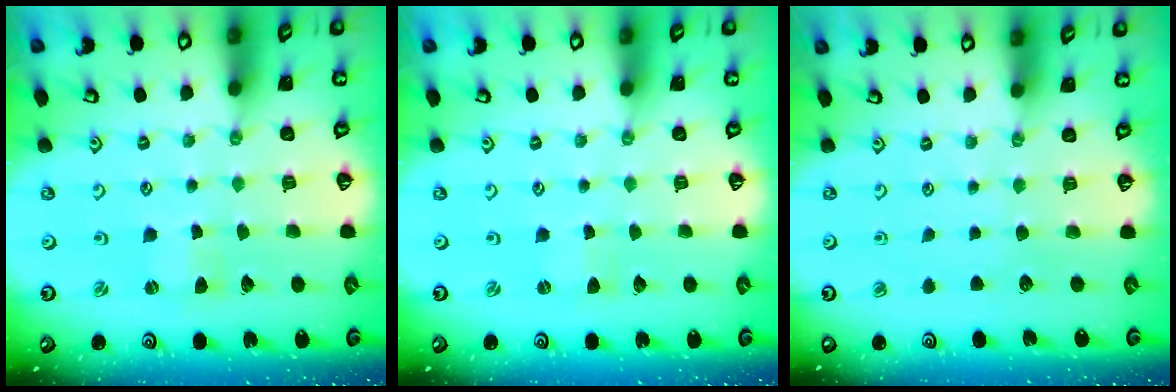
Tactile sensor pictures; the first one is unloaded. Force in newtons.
{"total": 0.0}
{"total": 0.0}